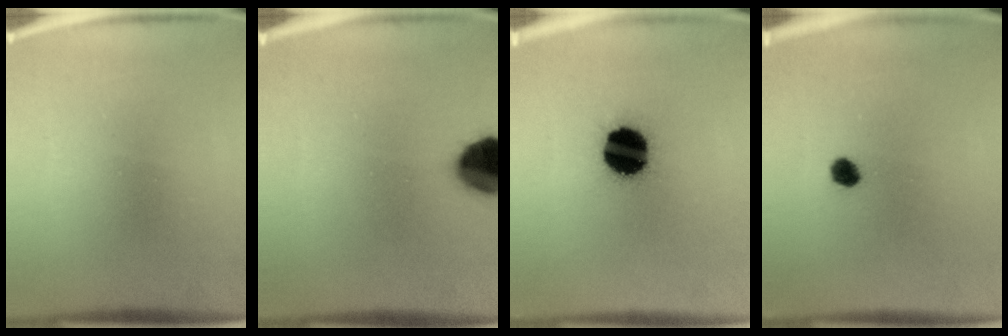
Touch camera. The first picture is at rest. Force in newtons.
{"total": 14.1}
{"total": 14.7}
{"total": 2.5}